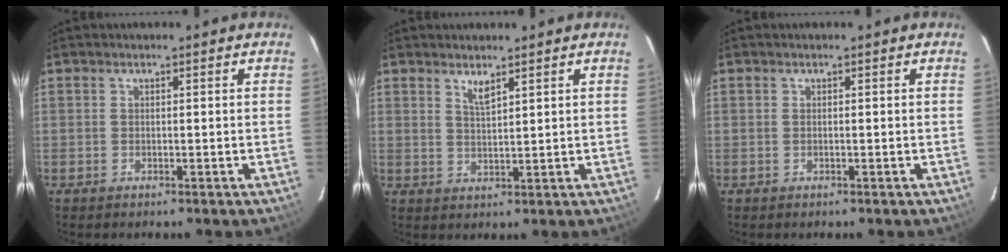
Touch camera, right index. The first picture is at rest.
{"total": 2.6, "force": [2.0, 0.4, 1.6], "torque": [-0.029, -0.002, 0.034]}
{"total": 0.0}